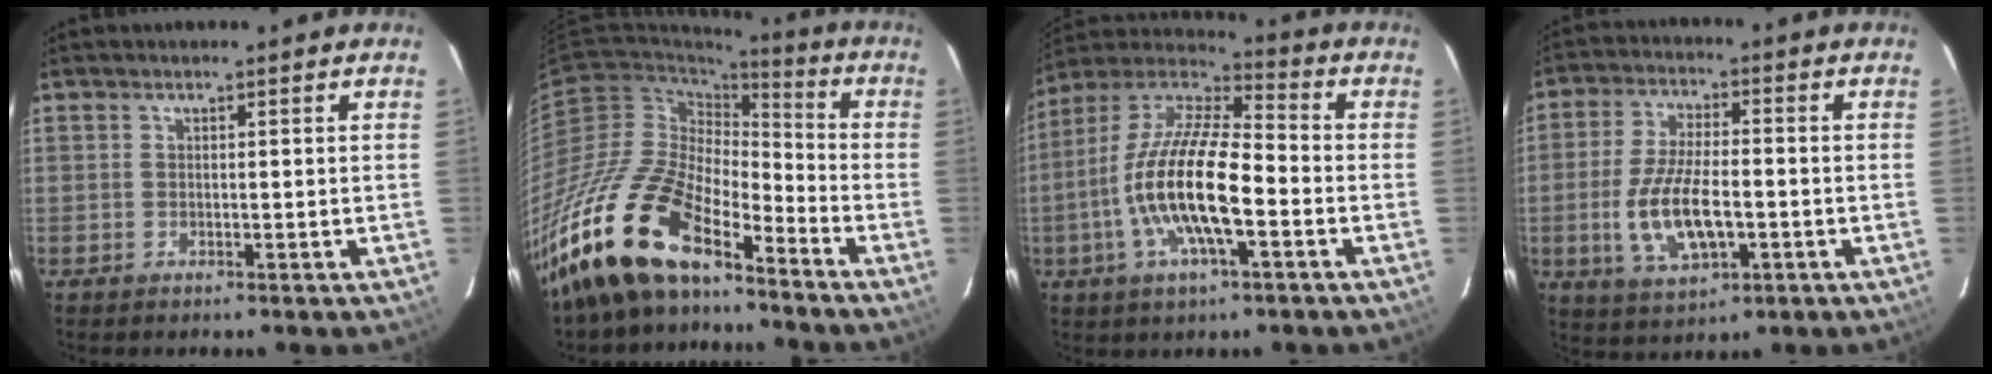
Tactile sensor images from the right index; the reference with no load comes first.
{"total": 22.1, "force": [-17.1, 8.0, 11.5], "torque": [-0.235, -0.010, -0.325]}
{"total": 17.8, "force": [-4.7, 5.4, 16.2], "torque": [-0.319, -0.007, -0.099]}
{"total": 12.0, "force": [-2.9, 5.0, 10.5], "torque": [-0.215, -0.009, -0.046]}